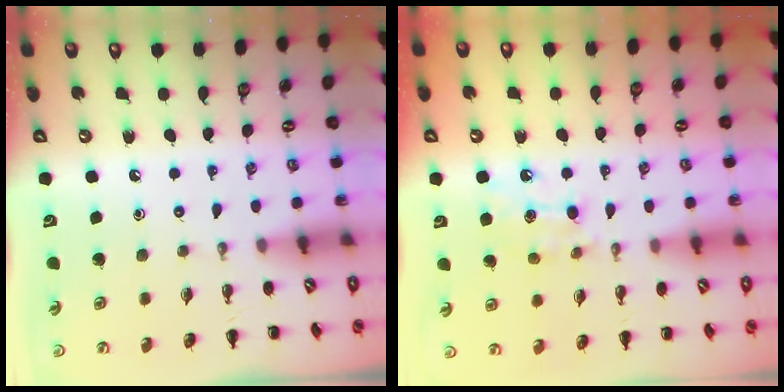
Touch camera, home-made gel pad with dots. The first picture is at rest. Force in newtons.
{"total": 7.1, "press": 7.0, "slide": 1.0}